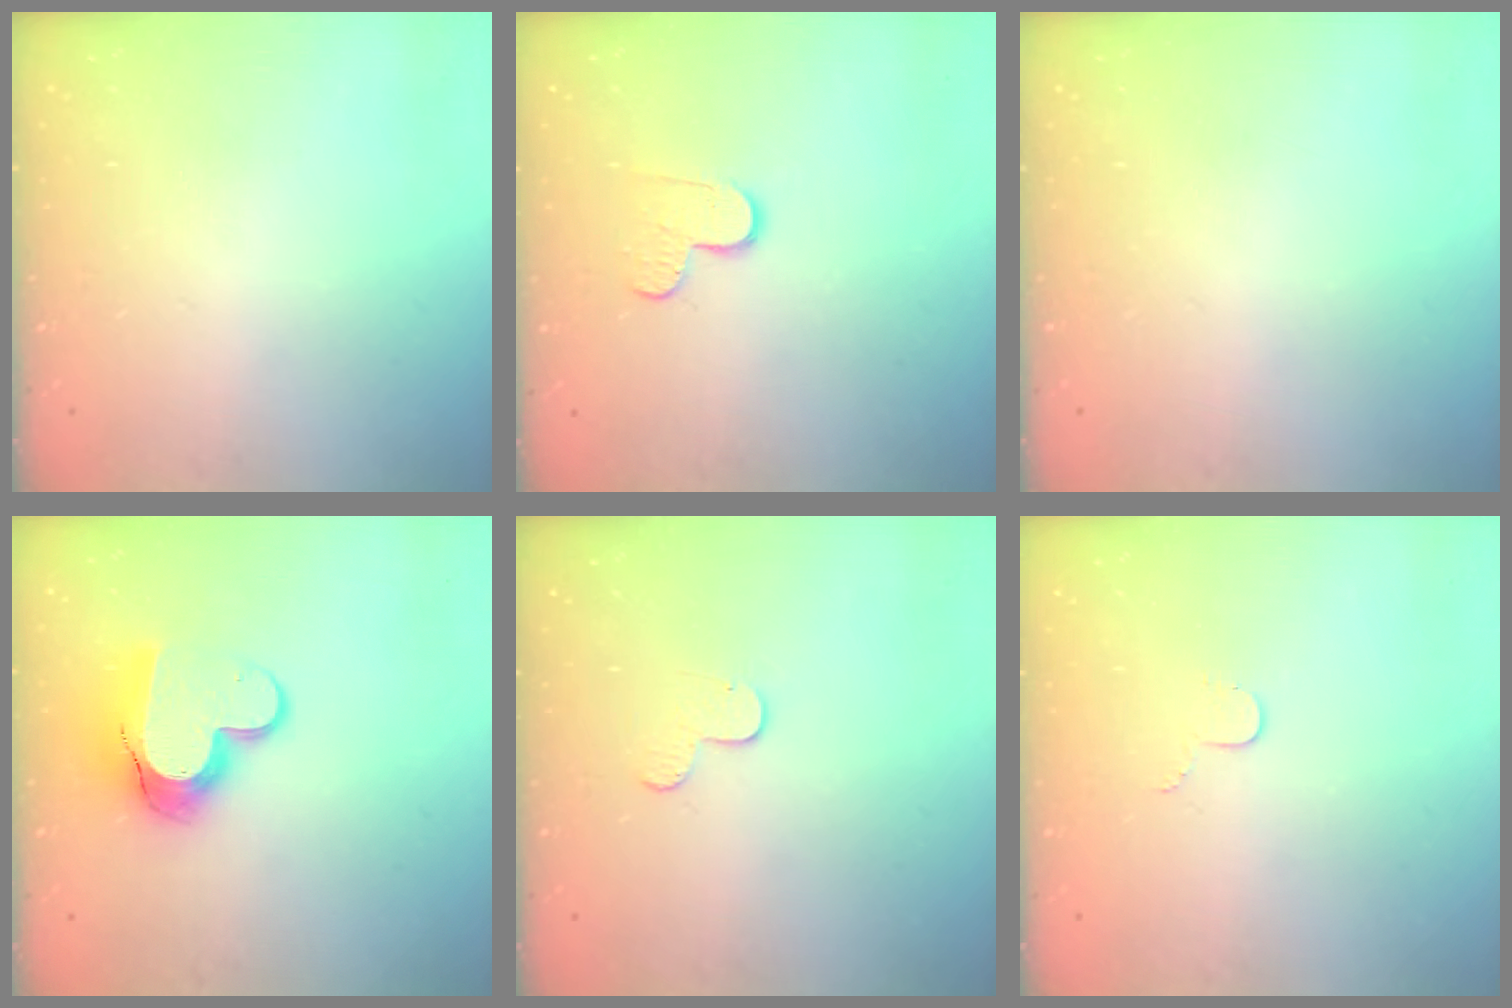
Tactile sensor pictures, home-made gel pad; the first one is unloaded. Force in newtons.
{"total": 7.9, "press": 7.9, "slide": 0.5}
{"total": 0.0}
{"total": 11.8, "press": 11.8, "slide": 1.0}
{"total": 3.7, "press": 3.7, "slide": 0.4}
{"total": 3.4, "press": 3.4, "slide": 0.4}